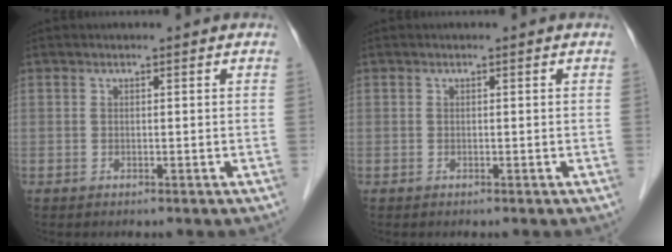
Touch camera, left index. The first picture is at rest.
{"total": 0.0}